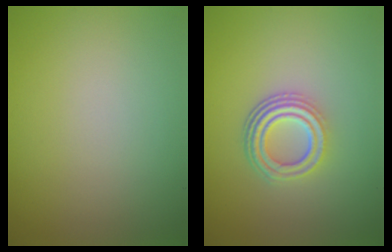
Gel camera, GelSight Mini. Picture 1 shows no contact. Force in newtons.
{"total": 4.4, "press": 3.3, "slide": 2.9}